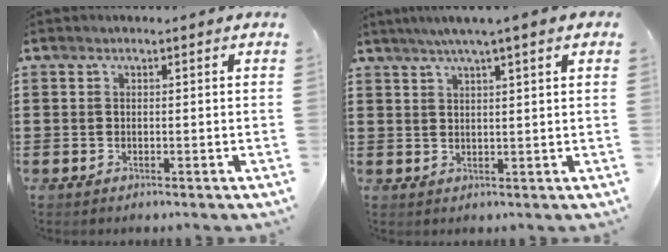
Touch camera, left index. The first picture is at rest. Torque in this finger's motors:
{"motor_torque": [1.50, -0.64, 1.05, 0.19]}